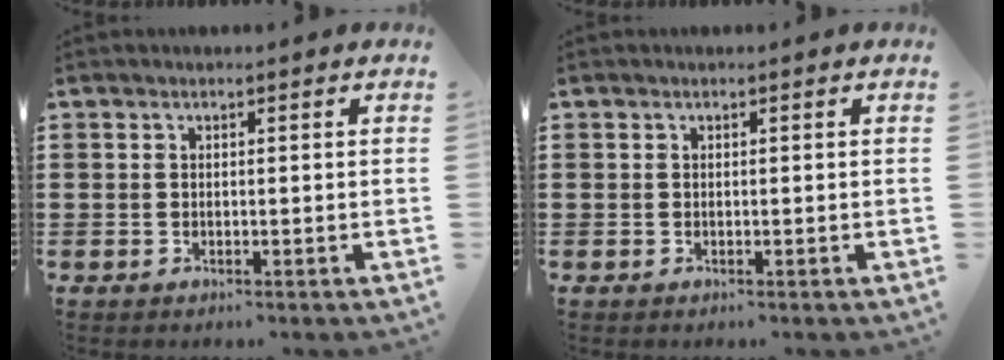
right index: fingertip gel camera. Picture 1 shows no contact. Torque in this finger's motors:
{"motor_torque": [1.10, 1.04, 0.00, 0.00]}